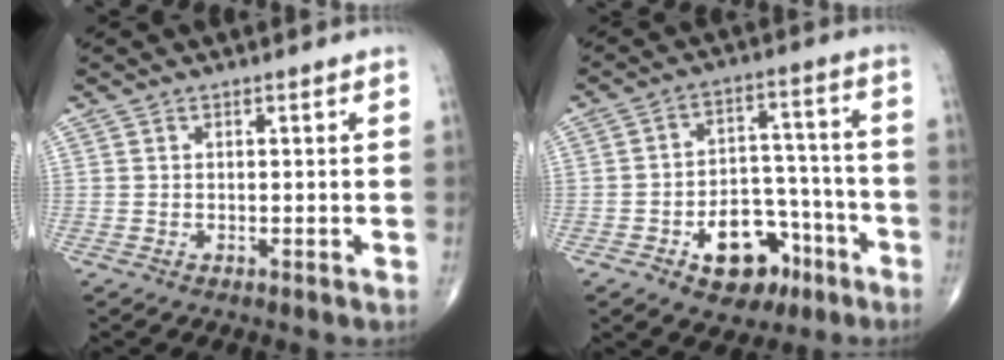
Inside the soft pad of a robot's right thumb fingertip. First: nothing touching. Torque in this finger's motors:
{"motor_torque": [3.67, 1.34, 0.75, -0.87, 0.06]}